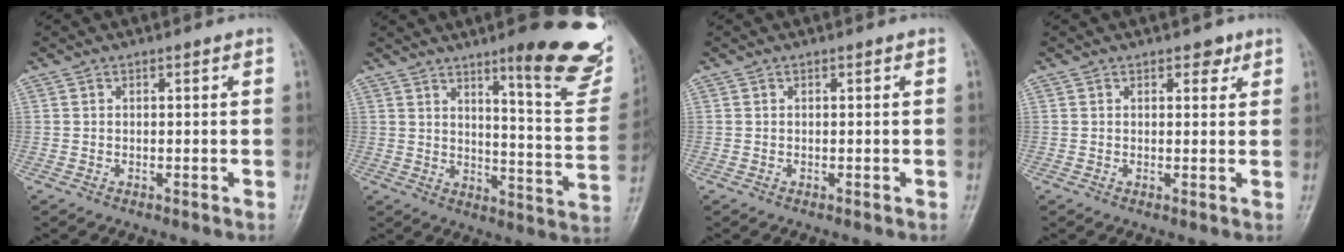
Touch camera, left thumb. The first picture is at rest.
{"total": 19.4, "force": [12.0, 3.7, 14.8], "torque": [-0.144, -0.075, 0.163]}
{"total": 0.0}
{"total": 2.2, "force": [1.4, 1.3, 1.1], "torque": [0.001, -0.006, 0.016]}